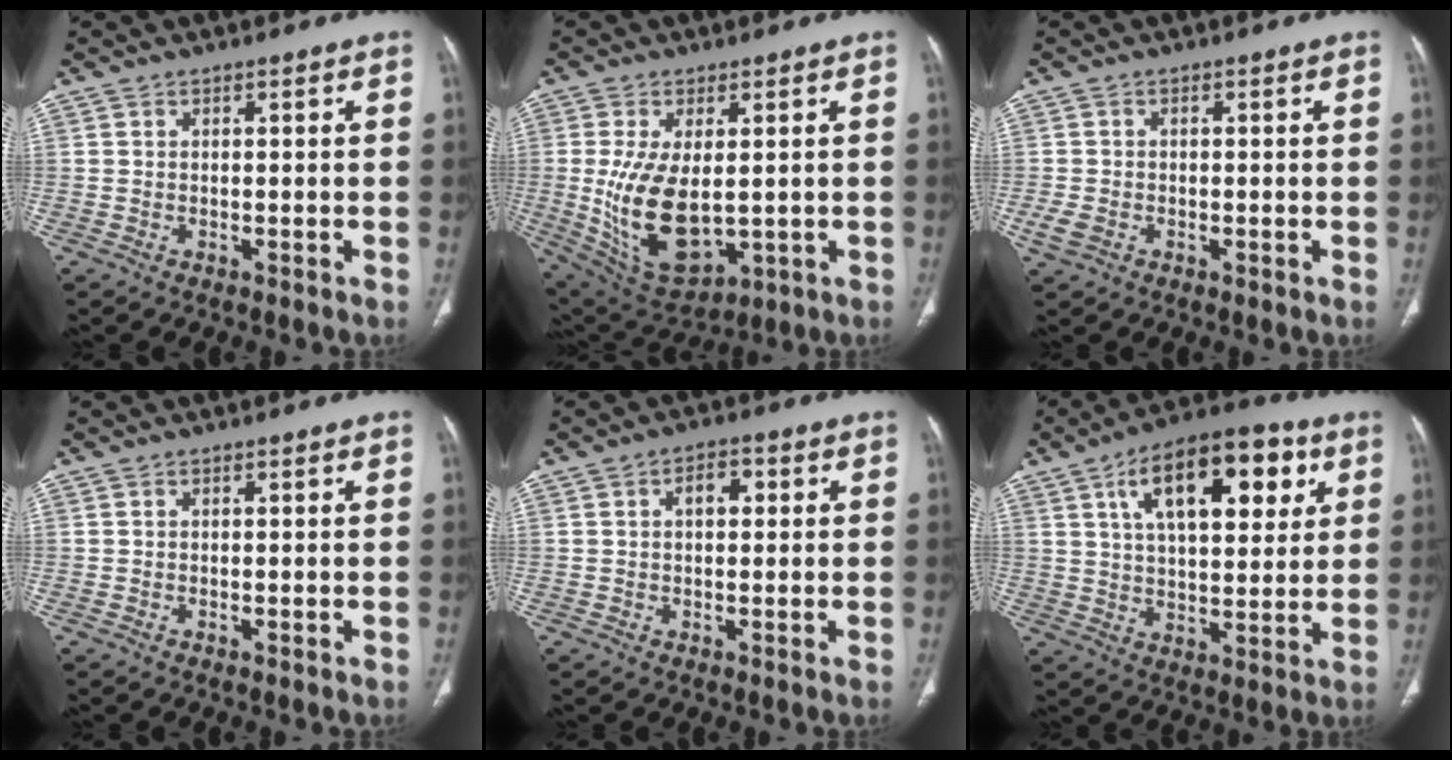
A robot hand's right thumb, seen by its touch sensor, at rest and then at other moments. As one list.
[{"total": 15.2, "force": [-0.6, 8.0, 12.9], "torque": [-0.238, -0.017, 0.017]}, {"total": 2.8, "force": [-0.9, 2.0, 1.8], "torque": [-0.041, 0.002, -0.014]}, {"total": 0.0}, {"total": 3.8, "force": [0.9, 2.3, 3.0], "torque": [-0.039, 0.011, 0.011]}, {"total": 19.2, "force": [7.5, 9.0, 15.2], "torque": [-0.199, -0.006, 0.116]}]